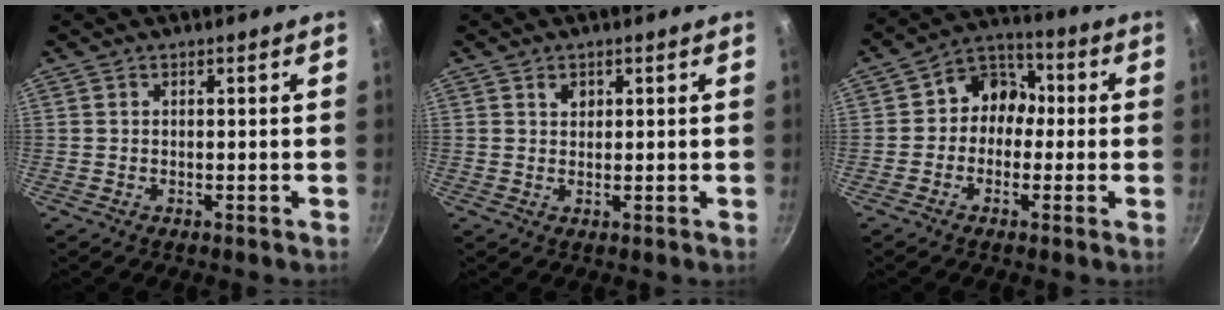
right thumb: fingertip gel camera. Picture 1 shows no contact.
{"total": 1.8, "force": [0.8, 1.4, 0.8], "torque": [-0.004, -0.003, 0.012]}
{"total": 8.4, "force": [-0.4, 7.3, 4.3], "torque": [-0.020, 0.029, -0.029]}